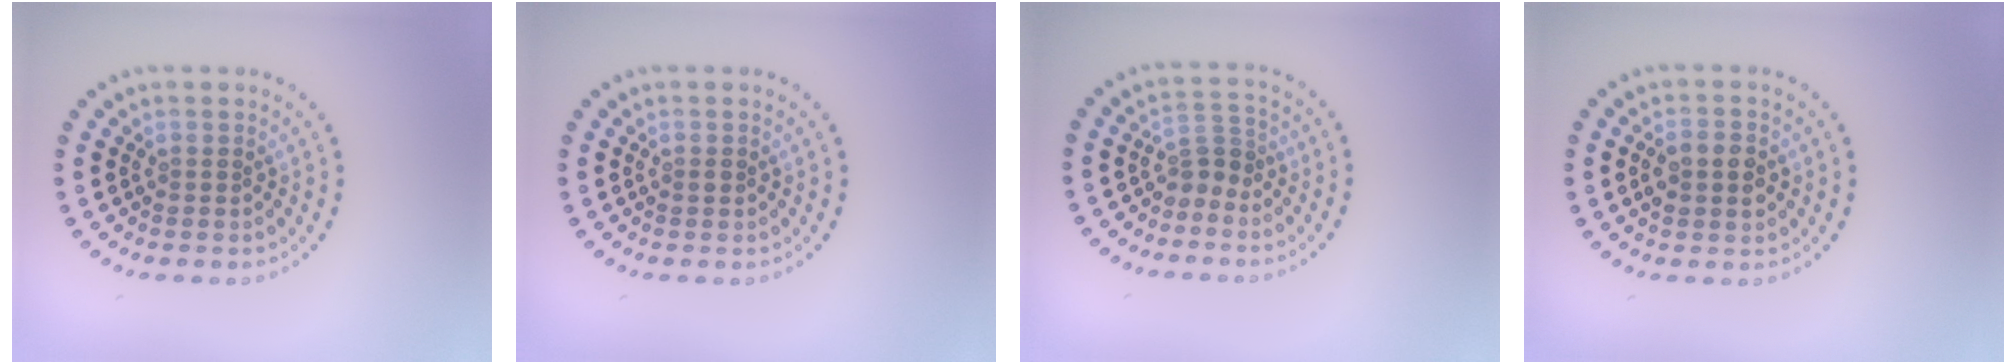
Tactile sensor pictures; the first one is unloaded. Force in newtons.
{"total": 0.6, "press": 0.6, "slide": 0.1}
{"total": 2.0, "press": 1.4, "slide": 1.4}
{"total": 2.9, "press": 2.9, "slide": 0.0}